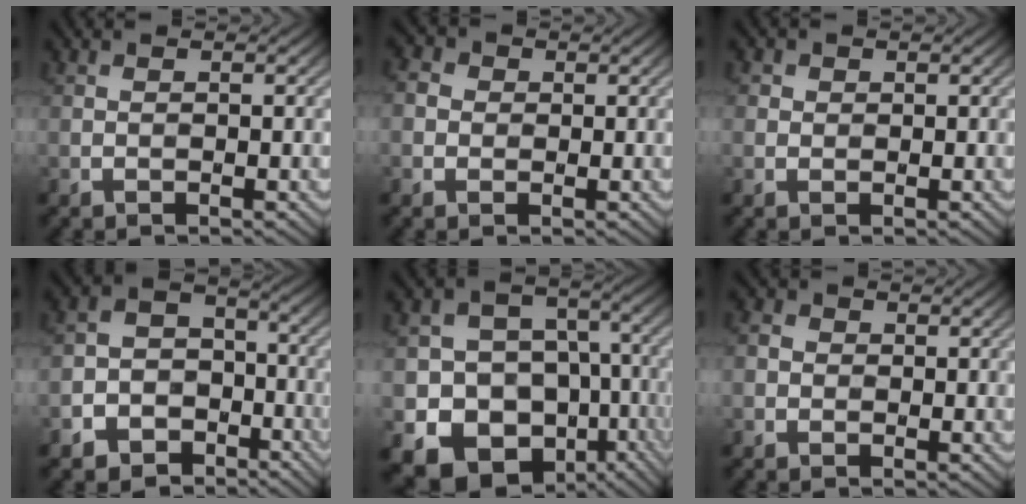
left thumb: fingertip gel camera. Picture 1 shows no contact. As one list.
[{"total": 2.4, "force": [0.0, 2.3, 0.9], "torque": [-0.030, 0.004, -0.004]}, {"total": 1.3, "force": [0.4, 1.2, 0.3], "torque": [-0.003, -0.001, 0.002]}, {"total": 9.1, "force": [-5.0, 6.7, 3.5], "torque": [-0.079, -0.015, -0.097]}, {"total": 16.6, "force": [-7.0, 13.3, 7.0], "torque": [-0.140, -0.037, -0.115]}, {"total": 2.0, "force": [-0.3, 1.8, 0.6], "torque": [-0.016, 0.001, -0.013]}]